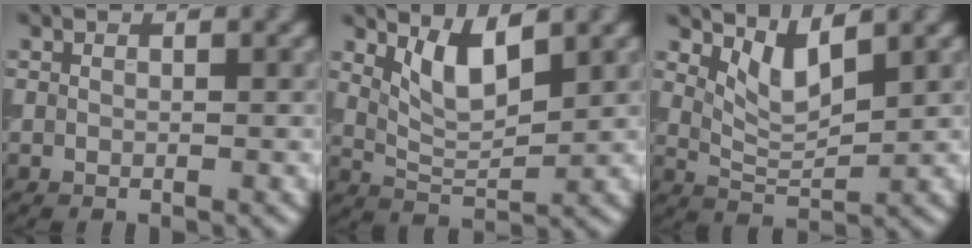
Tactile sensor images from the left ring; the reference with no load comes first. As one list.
[{"total": 3.9, "force": [2.1, 1.3, 3.1], "torque": [-0.065, -0.006, 0.044]}, {"total": 3.2, "force": [2.0, 1.0, 2.3], "torque": [-0.049, -0.009, 0.045]}]